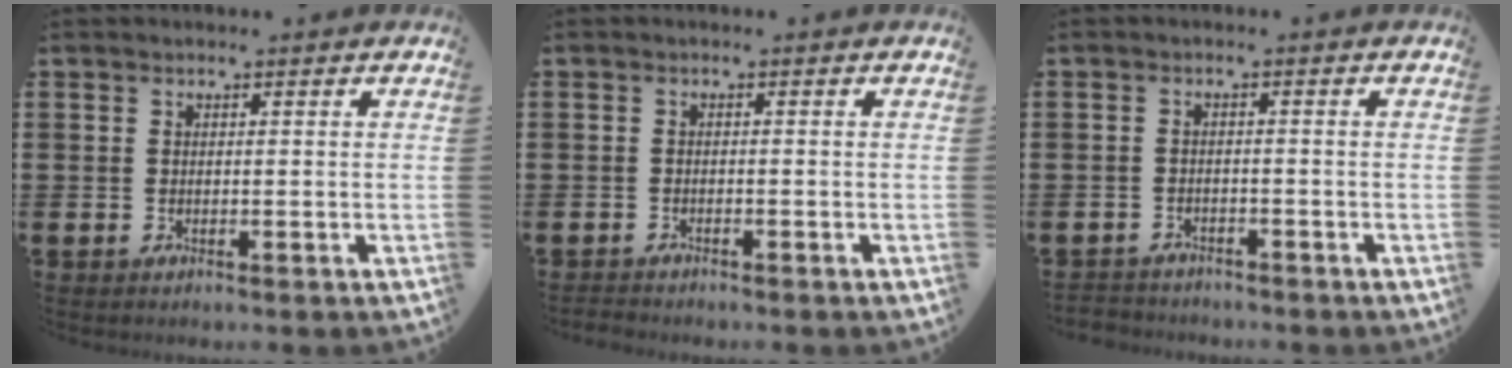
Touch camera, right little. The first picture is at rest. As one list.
[{"total": 0.7, "force": [-0.7, 0.1, -0.1], "torque": [-0.001, -0.002, -0.015]}, {"total": 1.6, "force": [-1.6, 0.2, -0.4], "torque": [0.001, 0.003, -0.037]}]